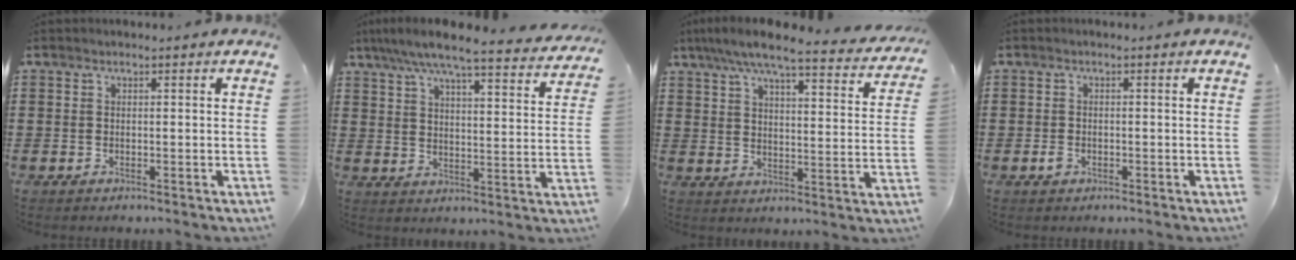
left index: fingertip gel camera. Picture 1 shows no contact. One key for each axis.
{"total": 6.9, "fx": 6.0, "fy": 0.1, "fz": 3.3, "tx": -0.089, "ty": -0.036, "tz": 0.101}
{"total": 7.2, "fx": 6.1, "fy": 0.4, "fz": 3.8, "tx": -0.098, "ty": -0.031, "tz": 0.103}
{"total": 1.3, "fx": -0.6, "fy": 0.9, "fz": 0.8, "tx": -0.025, "ty": -0.002, "tz": -0.013}